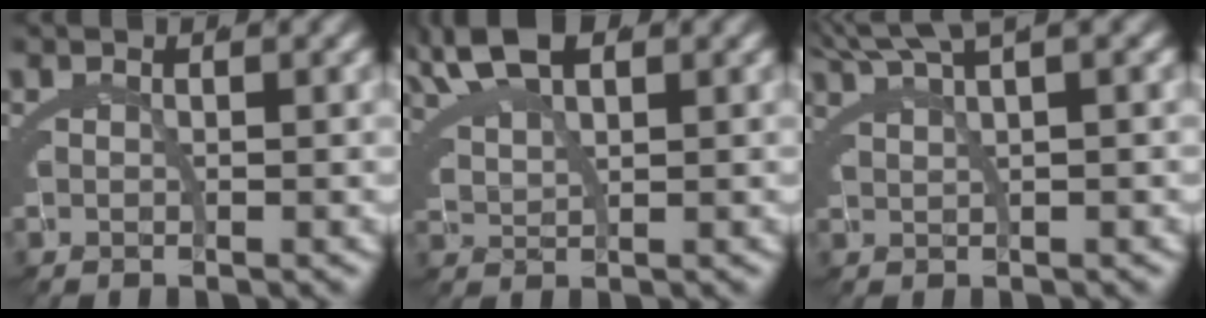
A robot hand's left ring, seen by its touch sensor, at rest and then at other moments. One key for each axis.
{"total": 4.2, "fx": 3.5, "fy": 0.5, "fz": 2.1, "tx": -0.050, "ty": 0.005, "tz": 0.069}
{"total": 3.1, "fx": 2.7, "fy": -0.6, "fz": 1.4, "tx": -0.007, "ty": 0.020, "tz": 0.046}